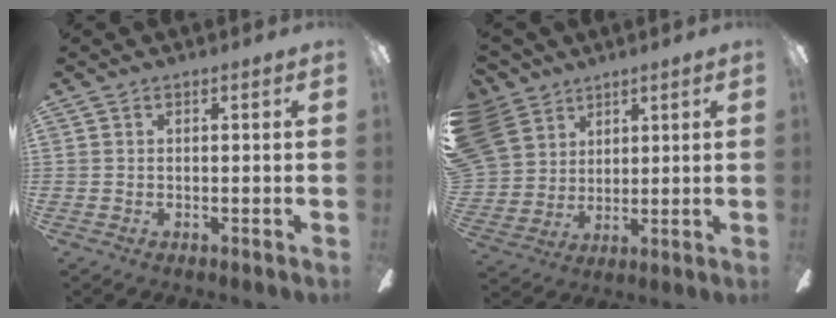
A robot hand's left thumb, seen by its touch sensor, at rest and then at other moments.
{"total": 11.1, "force": [5.6, 9.2, 2.4], "torque": [-0.080, -0.024, 0.116]}